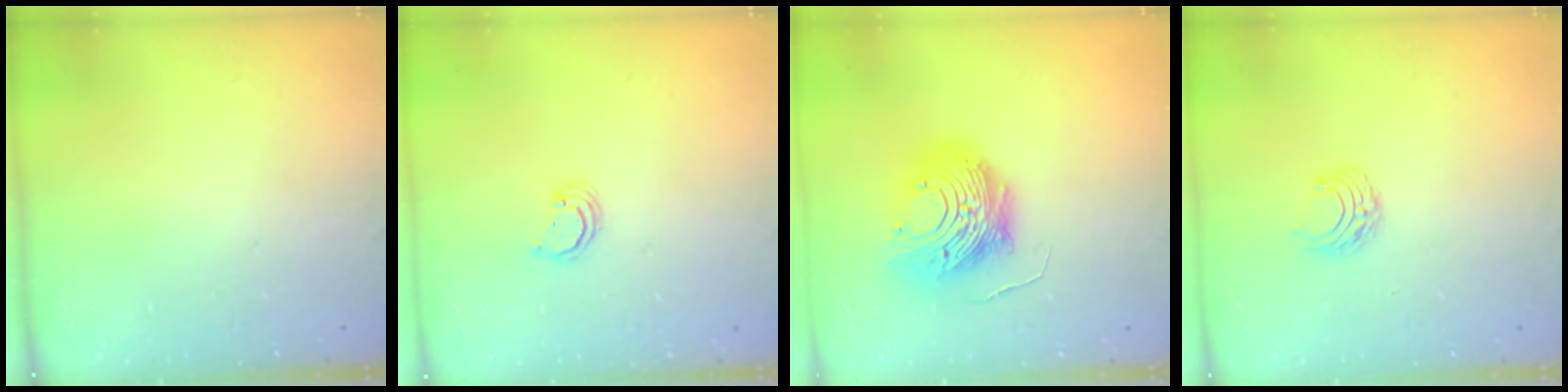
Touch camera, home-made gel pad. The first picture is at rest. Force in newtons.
{"total": 2.3, "press": 2.3, "slide": 0.3}
{"total": 15.7, "press": 15.6, "slide": 1.5}
{"total": 6.2, "press": 6.2, "slide": 0.5}